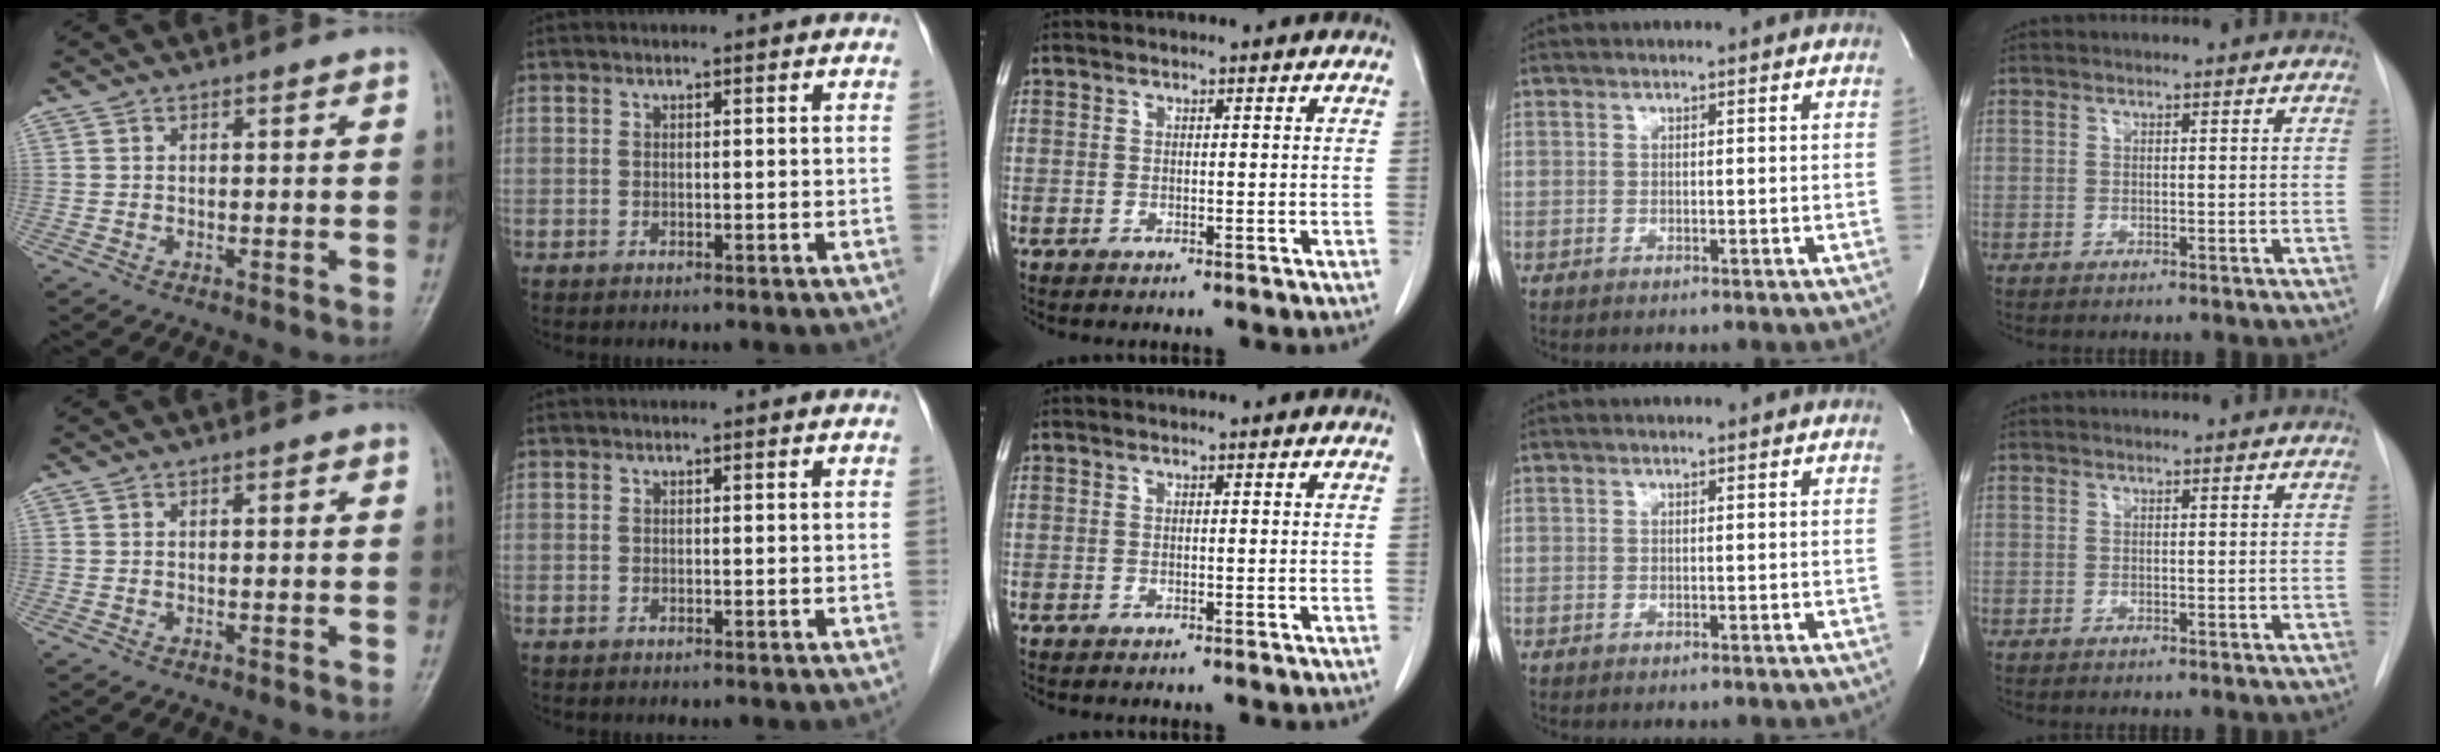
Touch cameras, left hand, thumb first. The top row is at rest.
{}